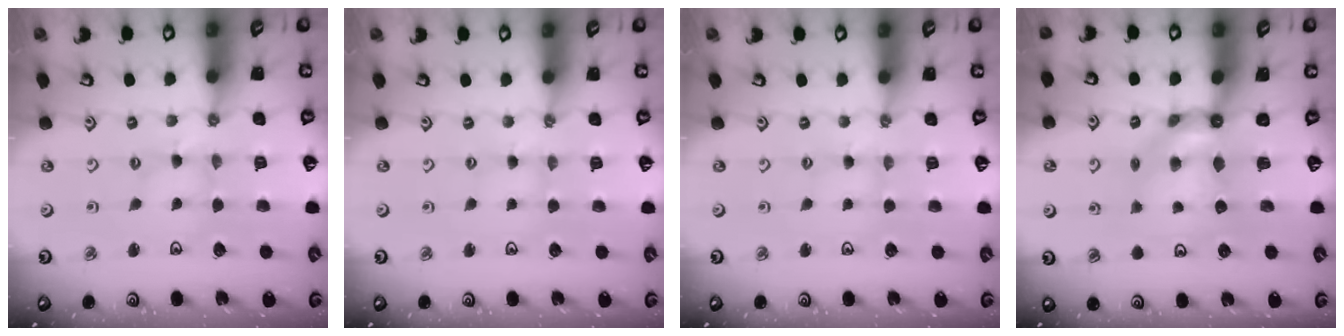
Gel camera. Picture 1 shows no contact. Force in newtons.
{"total": 1.8, "press": 1.7, "slide": 0.3}
{"total": 1.8, "press": 1.7, "slide": 0.3}
{"total": 6.3, "press": 6.3, "slide": 0.4}